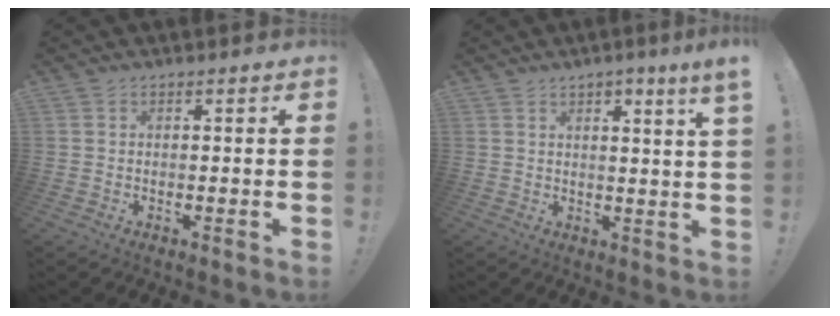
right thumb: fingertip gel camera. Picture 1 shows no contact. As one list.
[{"total": 4.6, "force": [2.5, -0.7, 3.8], "torque": [-0.046, -0.018, 0.034]}]